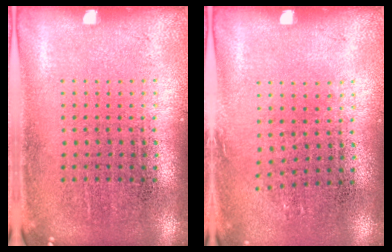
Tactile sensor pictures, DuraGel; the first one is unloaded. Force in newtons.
{"total": 0.8, "press": 0.6, "slide": 0.5}